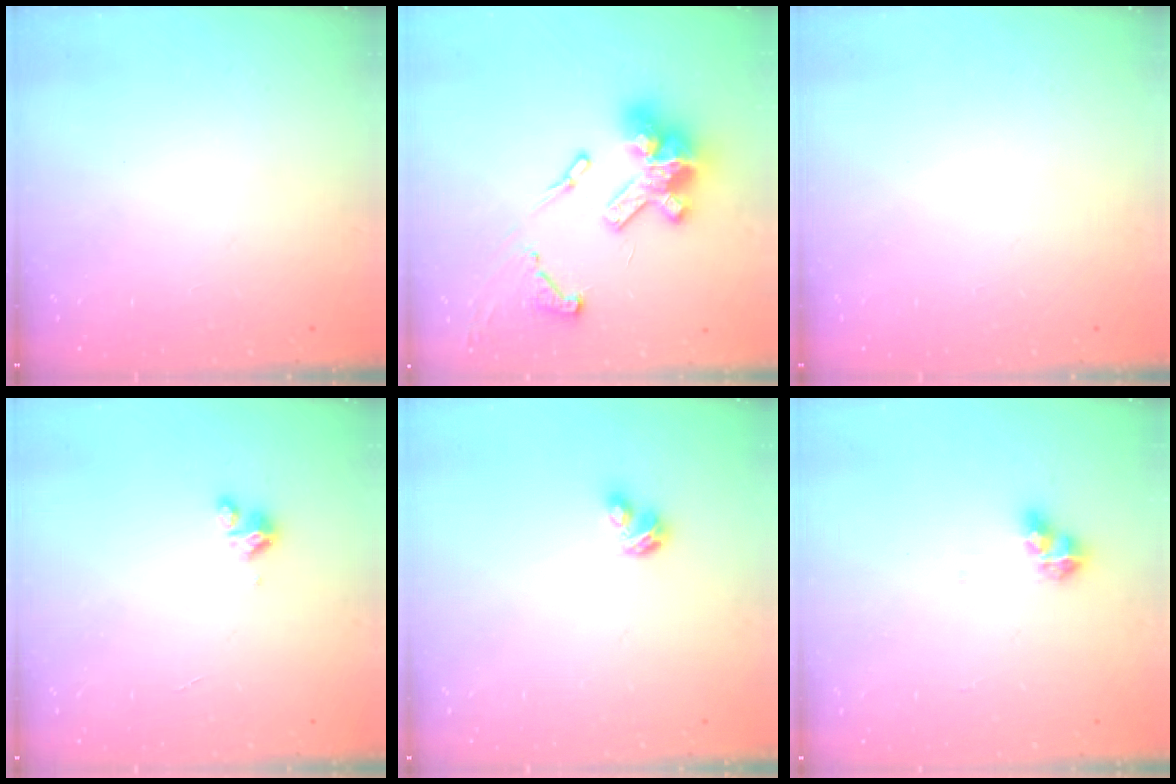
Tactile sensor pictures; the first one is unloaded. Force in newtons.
{"total": 18.9, "press": 18.8, "slide": 1.2}
{"total": 0.0}
{"total": 5.0, "press": 5.0, "slide": 0.4}
{"total": 2.9, "press": 2.8, "slide": 0.5}
{"total": 6.4, "press": 6.4, "slide": 0.3}